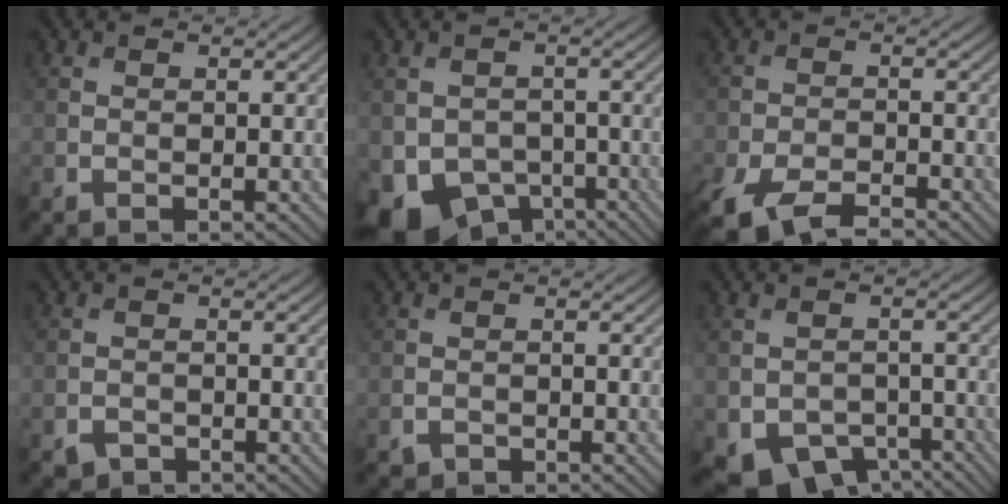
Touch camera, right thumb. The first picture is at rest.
{"total": 8.0, "force": [-4.2, 5.7, 3.7], "torque": [-0.082, -0.031, -0.071]}
{"total": 7.7, "force": [-5.7, 2.7, 4.4], "torque": [-0.085, -0.017, -0.108]}
{"total": 1.4, "force": [-1.1, 0.8, 0.3], "torque": [-0.005, -0.003, -0.022]}
{"total": 0.8, "force": [-0.6, 0.5, 0.1], "torque": [-0.003, -0.004, -0.012]}
{"total": 6.5, "force": [-3.7, 4.4, 3.0], "torque": [-0.059, -0.027, -0.051]}